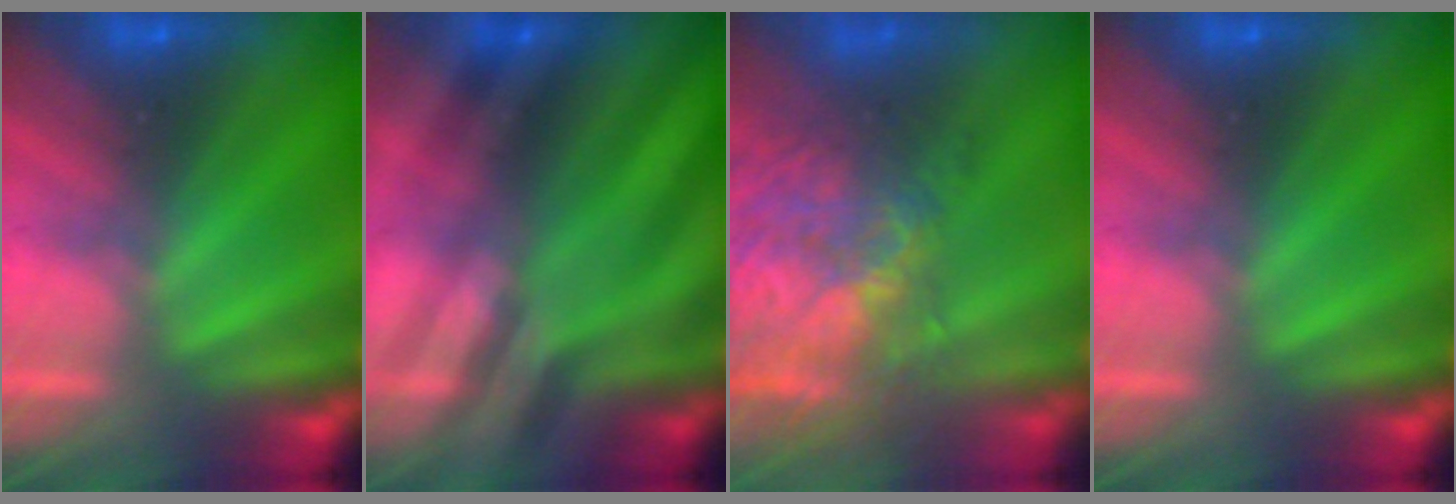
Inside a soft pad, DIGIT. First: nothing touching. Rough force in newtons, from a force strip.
{"total": 2.6}
{"total": 7.8}
{"total": 0.0}